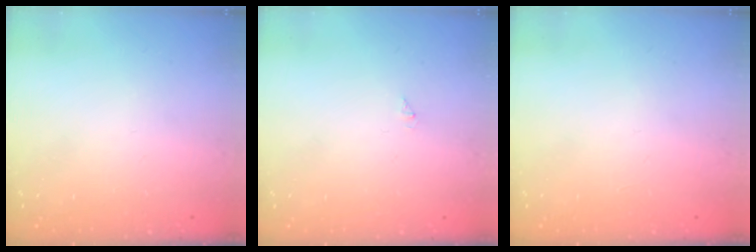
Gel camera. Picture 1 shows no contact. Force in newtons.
{"total": 0.0}
{"total": 0.0}